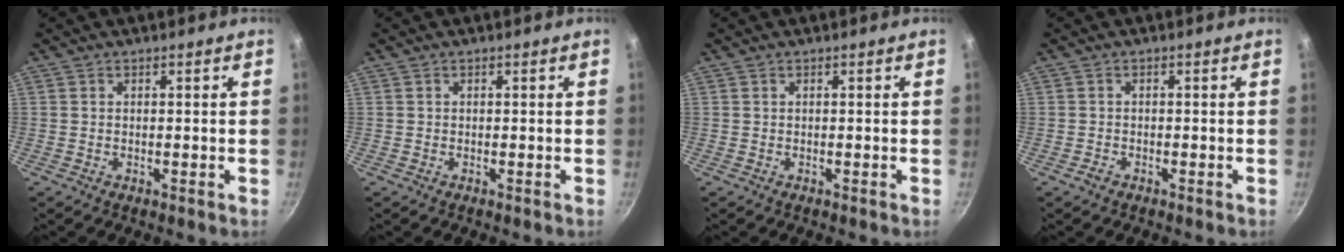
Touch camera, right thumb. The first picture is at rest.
{"total": 0.0}
{"total": 0.0}
{"total": 1.2, "force": [-0.9, 0.8, 0.4], "torque": [-0.009, 0.009, -0.017]}